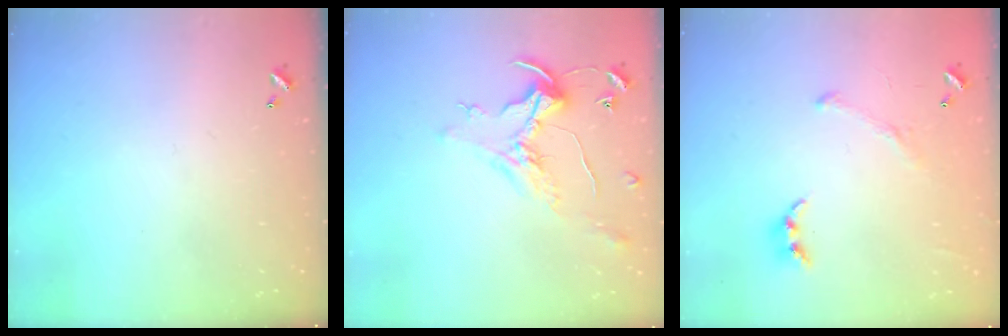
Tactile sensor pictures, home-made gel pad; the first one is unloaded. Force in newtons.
{"total": 0.8, "press": 0.0, "slide": 0.8}
{"total": 2.3, "press": 2.3, "slide": 0.5}